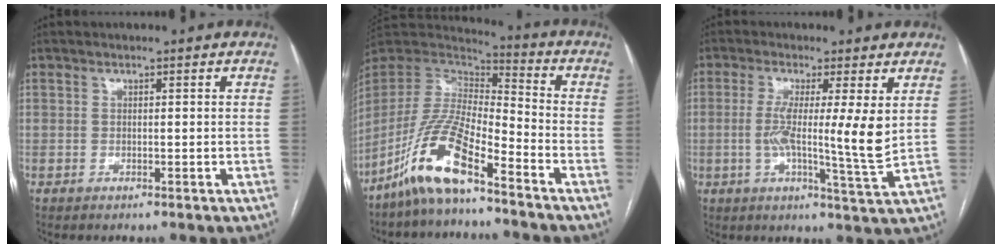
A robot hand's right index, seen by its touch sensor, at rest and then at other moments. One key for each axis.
{"total": 13.4, "fx": -8.9, "fy": 2.4, "fz": 9.7, "tx": -0.207, "ty": -0.003, "tz": -0.172}
{"total": 8.8, "fx": 1.0, "fy": -0.5, "fz": 8.8, "tx": -0.160, "ty": -0.014, "tz": 0.011}